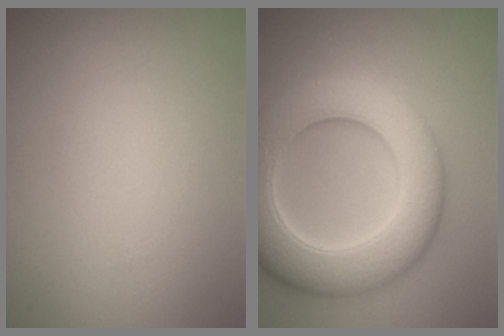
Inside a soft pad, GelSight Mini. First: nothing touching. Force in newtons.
{"total": 10.6, "press": 10.6, "slide": 0.2}